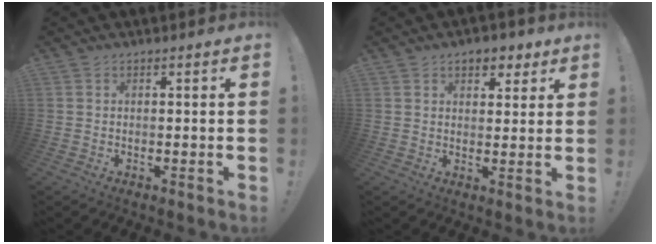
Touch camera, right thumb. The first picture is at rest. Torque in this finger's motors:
{"motor_torque": [0.37, 1.17, 0.57, 0.36, -0.01]}